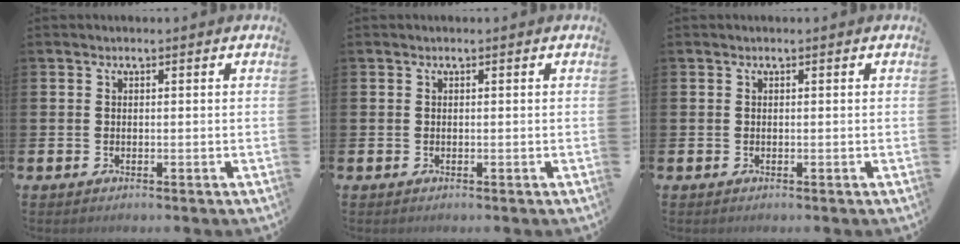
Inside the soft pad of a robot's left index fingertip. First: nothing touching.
{"total": 0.0}
{"total": 0.0}